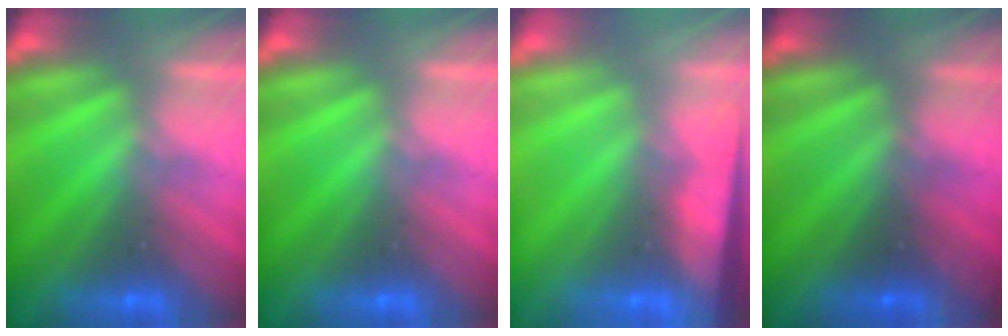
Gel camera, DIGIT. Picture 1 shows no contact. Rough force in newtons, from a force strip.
{"total": 0.0}
{"total": 7.7}
{"total": 2.4}